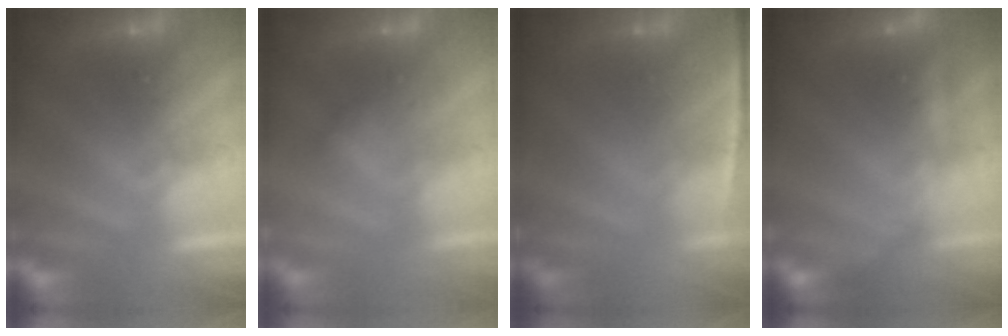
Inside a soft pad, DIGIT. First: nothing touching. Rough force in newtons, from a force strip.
{"total": 2.7}
{"total": 1.6}
{"total": 2.7}